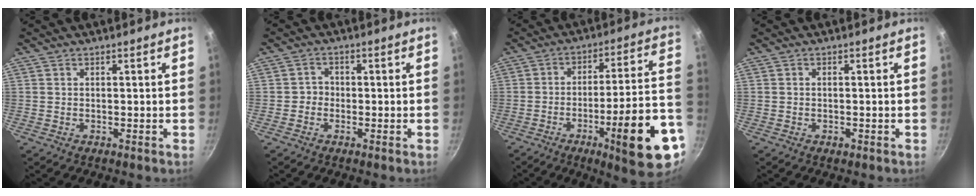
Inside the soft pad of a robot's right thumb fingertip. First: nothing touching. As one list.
[{"total": 2.0, "force": [-0.8, 1.8, 0.5], "torque": [0.008, 0.009, -0.019]}, {"total": 20.5, "force": [-8.6, 4.1, 18.2], "torque": [-0.228, 0.039, -0.120]}, {"total": 0.9, "force": [-0.4, 0.6, 0.5], "torque": [-0.008, 0.001, -0.008]}]